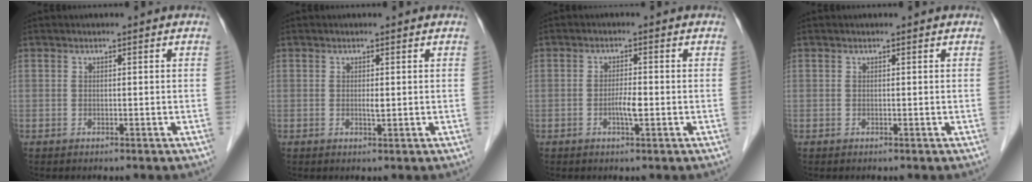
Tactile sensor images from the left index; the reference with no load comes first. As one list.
[{"total": 1.0, "force": [0.2, 0.2, 1.0], "torque": [-0.020, -0.001, 0.003]}, {"total": 2.4, "force": [-0.7, 0.3, 2.3], "torque": [-0.045, -0.001, -0.013]}, {"total": 0.0}]